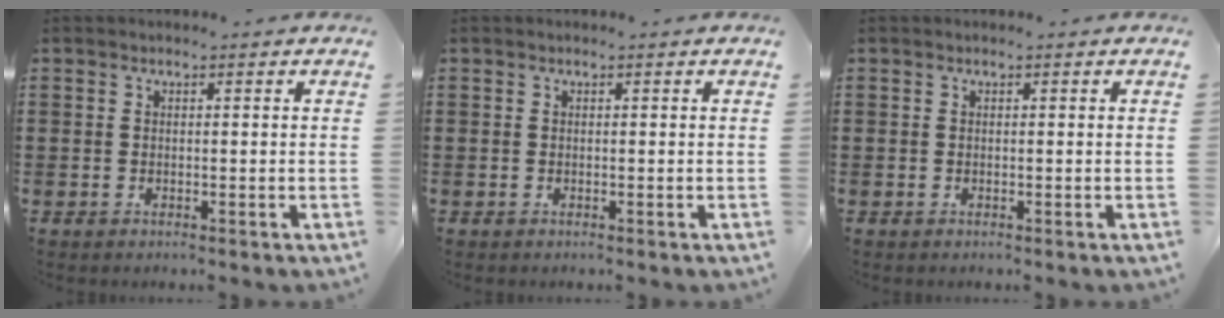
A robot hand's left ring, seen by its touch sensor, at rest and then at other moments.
{"total": 0.0}
{"total": 0.0}